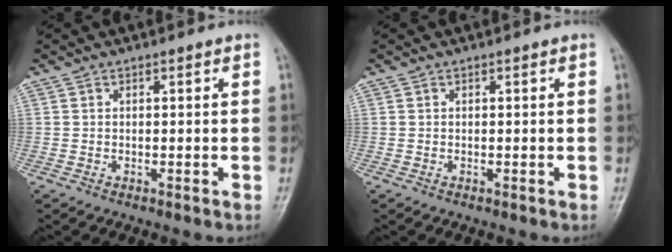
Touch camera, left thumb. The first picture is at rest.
{"total": 0.0}